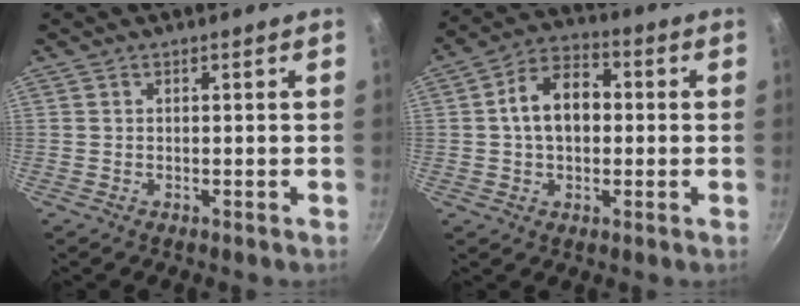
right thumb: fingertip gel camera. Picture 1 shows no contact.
{"total": 10.7, "force": [0.6, 7.3, 7.8], "torque": [-0.101, 0.028, -0.003]}